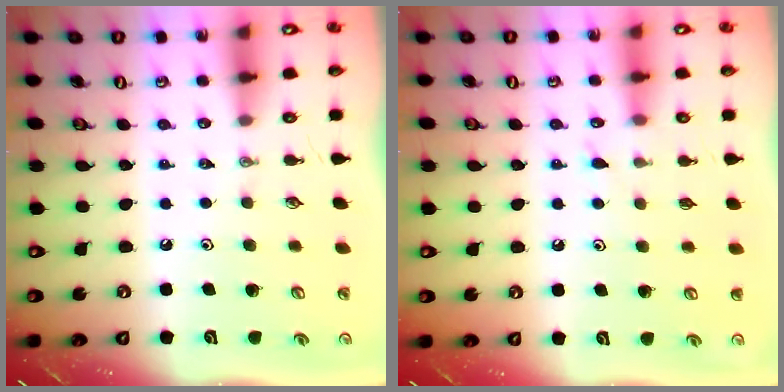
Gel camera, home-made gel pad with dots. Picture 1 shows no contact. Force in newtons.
{"total": 5.0, "press": 4.9, "slide": 0.3}